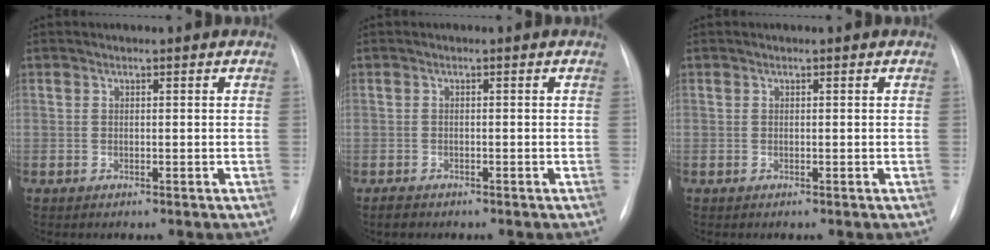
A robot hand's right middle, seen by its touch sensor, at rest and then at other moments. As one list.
[{"total": 1.3, "force": [-1.1, 0.6, 0.5], "torque": [-0.014, -0.001, -0.017]}, {"total": 0.0}]